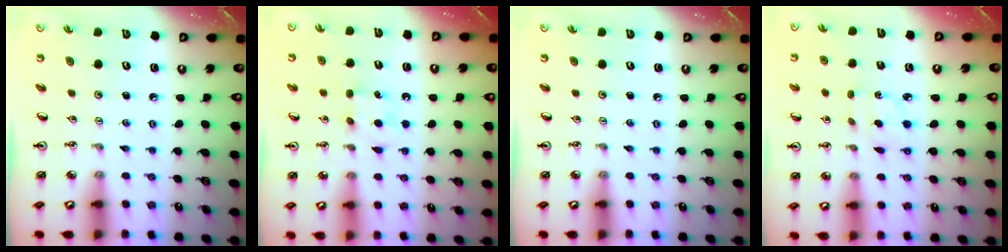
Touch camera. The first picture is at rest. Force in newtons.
{"total": 5.5, "press": 5.5, "slide": 0.6}
{"total": 0.0}
{"total": 2.0, "press": 2.0, "slide": 0.4}